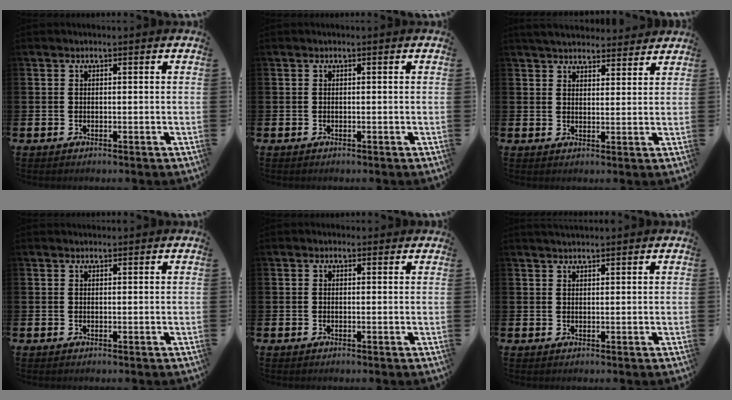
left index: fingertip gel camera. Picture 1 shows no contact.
{"total": 0.0}
{"total": 4.5, "force": [4.4, 0.9, 0.4], "torque": [-0.016, -0.021, 0.078]}
{"total": 0.9, "force": [0.8, 0.2, 0.0], "torque": [0.012, -0.005, 0.013]}
{"total": 0.7, "force": [0.4, 0.5, 0.1], "torque": [0.010, 0.002, 0.004]}
{"total": 1.9, "force": [1.8, 0.3, 0.4], "torque": [0.003, -0.007, 0.031]}